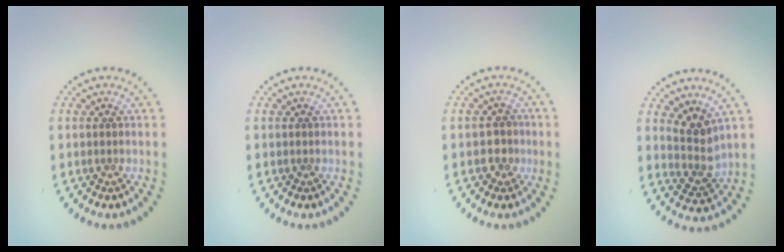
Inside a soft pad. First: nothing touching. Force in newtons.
{"total": 0.0}
{"total": 1.7, "press": 1.6, "slide": 0.6}
{"total": 2.7, "press": 2.1, "slide": 1.6}